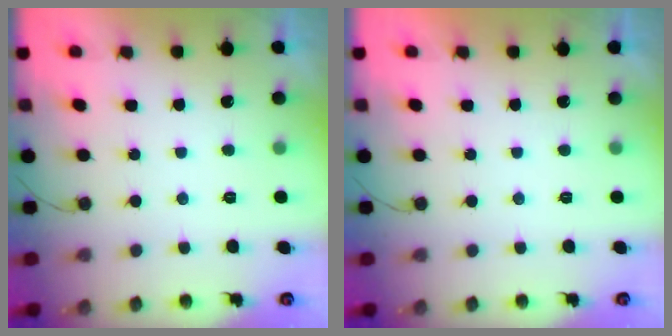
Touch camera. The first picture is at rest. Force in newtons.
{"total": 1.9, "press": 1.9, "slide": 0.0}